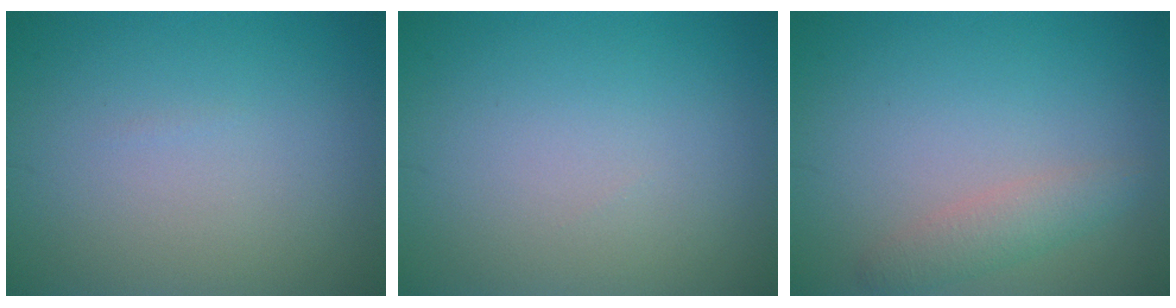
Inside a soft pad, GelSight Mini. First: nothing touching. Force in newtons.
{"total": 0.0}
{"total": 2.1, "press": 2.1, "slide": 0.1}